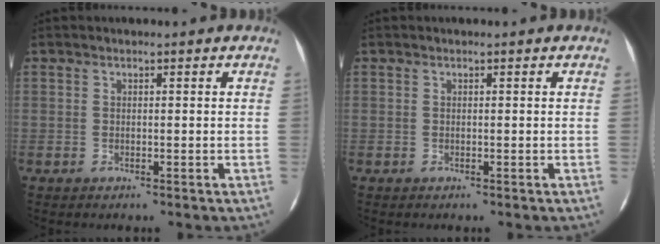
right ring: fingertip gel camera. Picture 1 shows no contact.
{"total": 0.0}